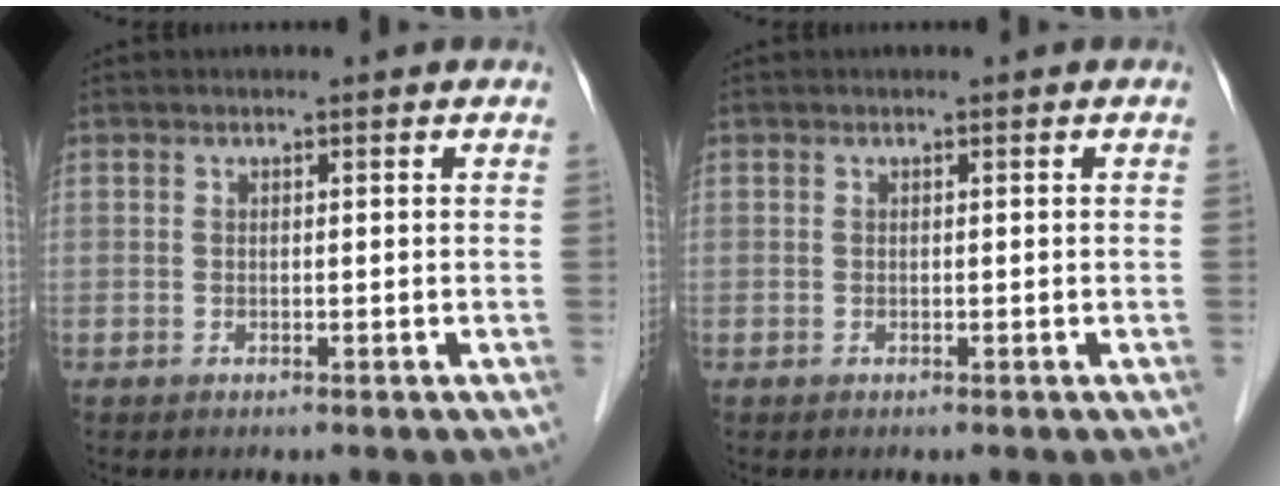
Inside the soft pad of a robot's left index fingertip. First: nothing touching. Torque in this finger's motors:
{"motor_torque": [0.01, -0.13, -0.05, 0.01]}